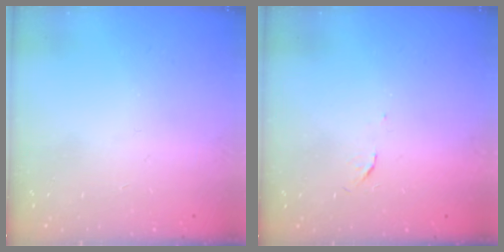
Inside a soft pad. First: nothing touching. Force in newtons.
{"total": 3.2, "press": 3.2, "slide": 0.4}